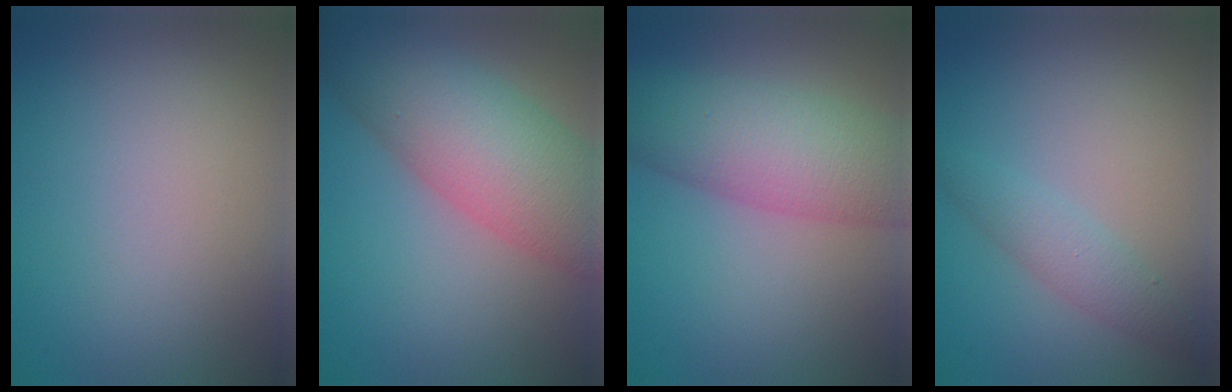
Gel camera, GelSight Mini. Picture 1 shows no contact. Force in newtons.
{"total": 10.9, "press": 10.9, "slide": 0.4}
{"total": 8.9, "press": 8.9, "slide": 0.1}
{"total": 2.4, "press": 2.4, "slide": 0.1}